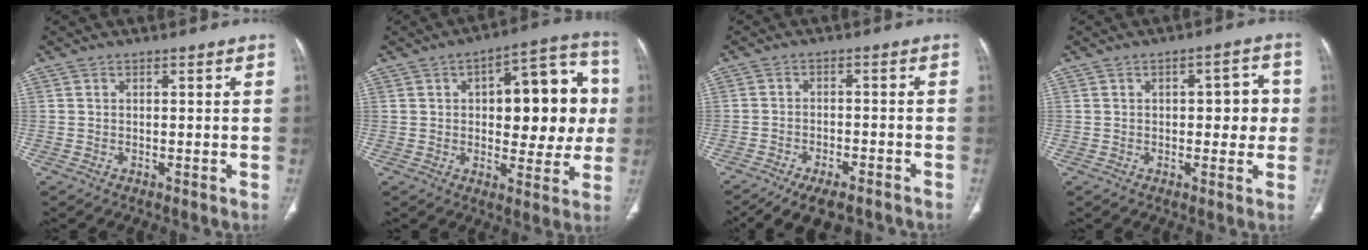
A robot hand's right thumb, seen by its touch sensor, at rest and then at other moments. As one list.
[{"total": 19.2, "force": [2.5, 9.6, 16.5], "torque": [-0.160, 0.025, 0.031]}, {"total": 10.9, "force": [-8.6, 4.4, 5.3], "torque": [-0.074, 0.032, -0.126]}, {"total": 6.3, "force": [0.4, 3.2, 5.4], "torque": [-0.045, 0.015, 0.003]}]